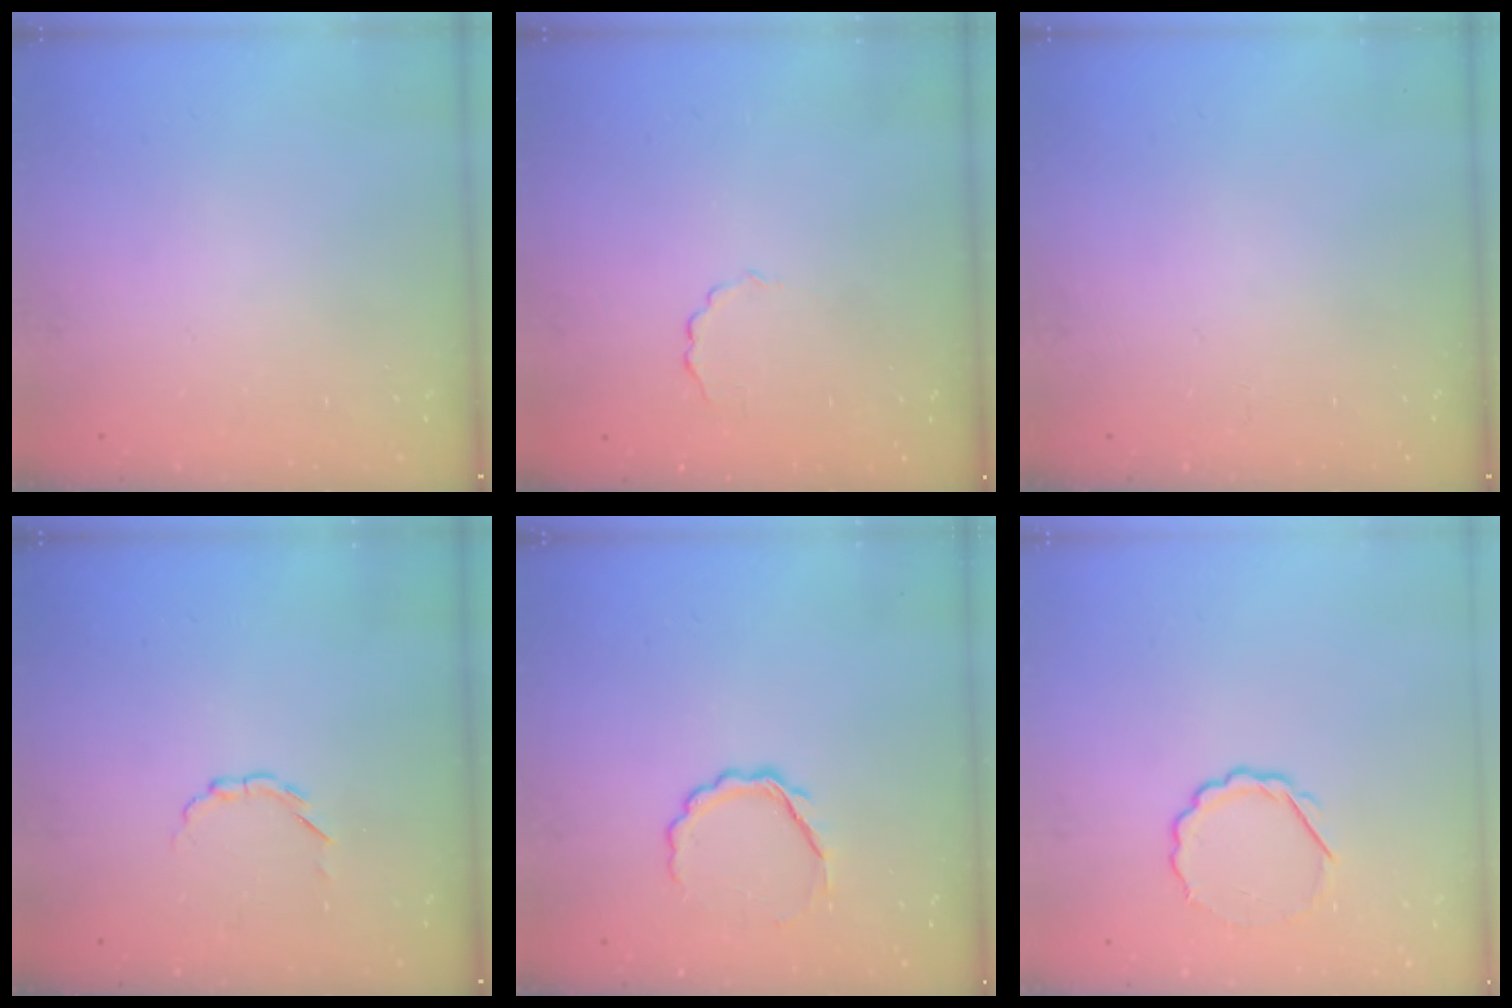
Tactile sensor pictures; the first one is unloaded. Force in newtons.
{"total": 2.2, "press": 2.1, "slide": 0.6}
{"total": 0.0}
{"total": 2.3, "press": 2.2, "slide": 0.8}
{"total": 4.8, "press": 4.7, "slide": 1.0}
{"total": 4.9, "press": 4.7, "slide": 1.2}